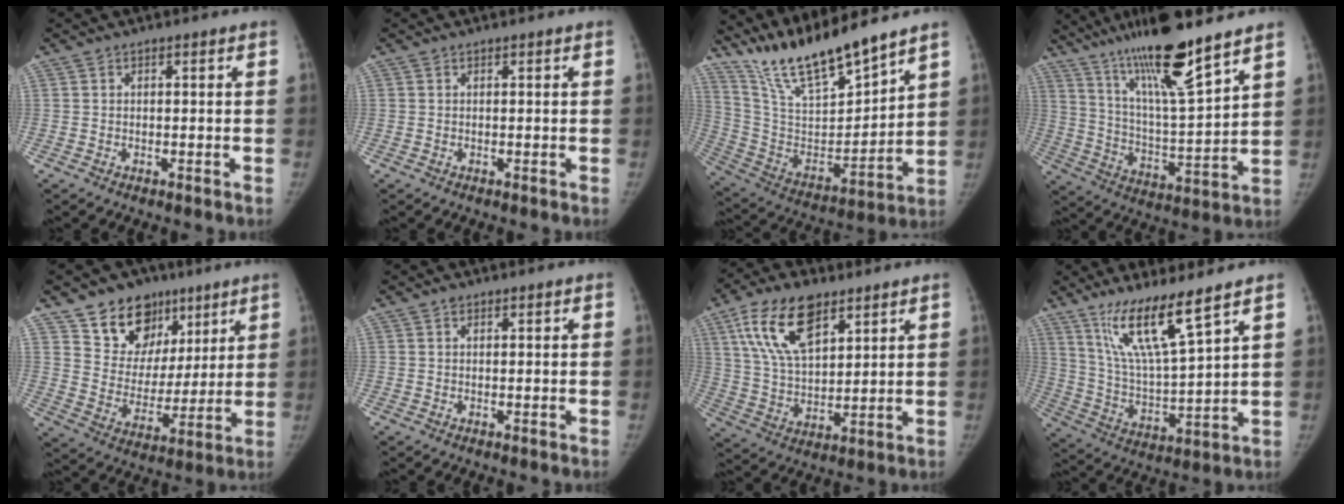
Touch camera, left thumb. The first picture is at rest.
{"total": 0.0}
{"total": 18.2, "force": [15.8, 2.8, 8.6], "torque": [-0.132, -0.087, 0.306]}
{"total": 19.0, "force": [14.0, 1.3, 12.8], "torque": [-0.208, -0.068, 0.252]}
{"total": 15.5, "force": [9.7, 11.0, 4.9], "torque": [-0.027, -0.047, 0.171]}
{"total": 0.7, "force": [0.5, 0.5, 0.2], "torque": [0.002, -0.002, 0.006]}
{"total": 15.4, "force": [8.3, 7.6, 10.5], "torque": [-0.173, -0.025, 0.159]}
{"total": 13.8, "force": [9.4, 1.2, 10.0], "torque": [-0.182, -0.062, 0.191]}